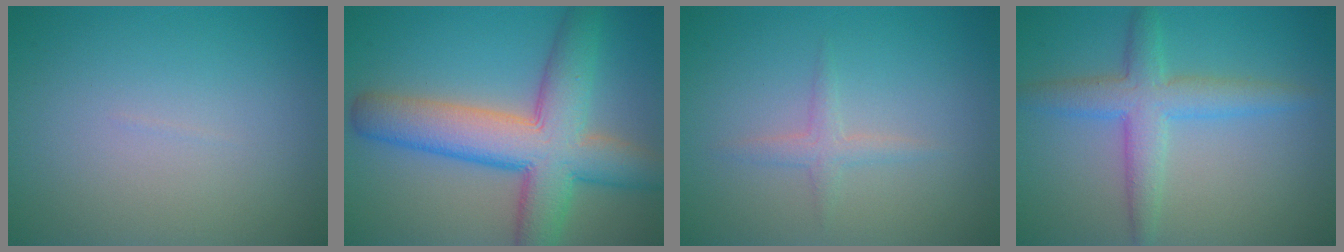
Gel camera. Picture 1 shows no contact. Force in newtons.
{"total": 9.5, "press": 9.5, "slide": 0.4}
{"total": 1.9, "press": 1.9, "slide": 0.1}
{"total": 4.1, "press": 4.1, "slide": 0.1}